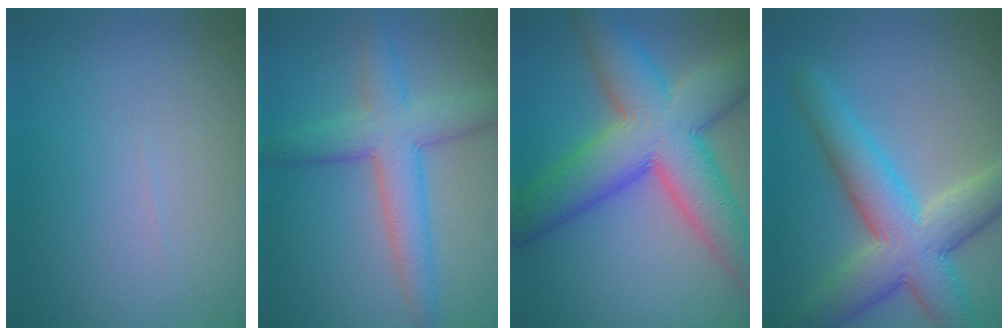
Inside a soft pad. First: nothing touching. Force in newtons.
{"total": 5.4, "press": 5.3, "slide": 0.4}
{"total": 11.3, "press": 11.3, "slide": 0.6}
{"total": 8.5, "press": 8.5, "slide": 0.3}